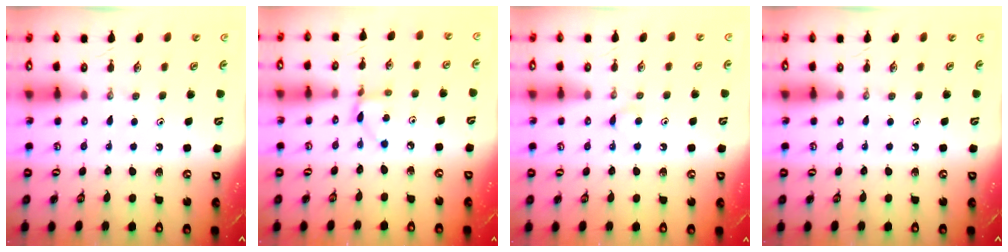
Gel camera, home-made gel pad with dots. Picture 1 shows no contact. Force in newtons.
{"total": 4.4, "press": 4.3, "slide": 0.5}
{"total": 3.7, "press": 3.6, "slide": 0.5}
{"total": 0.0}